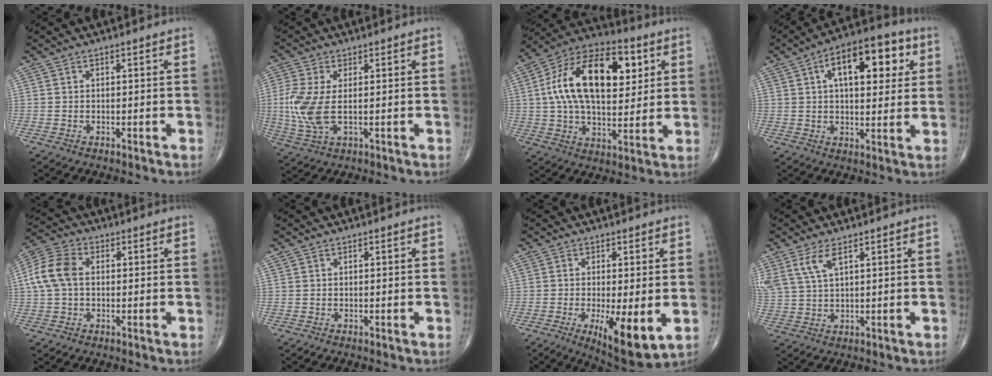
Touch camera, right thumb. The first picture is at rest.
{"total": 8.7, "force": [-0.4, 4.1, 7.7], "torque": [-0.200, -0.008, -0.006]}
{"total": 23.2, "force": [5.4, 12.9, 18.6], "torque": [-0.292, 0.007, 0.083]}
{"total": 15.9, "force": [5.1, 7.6, 12.9], "torque": [-0.156, 0.012, 0.069]}
{"total": 8.5, "force": [0.6, 5.8, 6.2], "torque": [-0.135, 0.023, 0.006]}
{"total": 0.0}
{"total": 10.3, "force": [-2.5, 3.0, 9.5], "torque": [-0.150, -0.026, -0.033]}
{"total": 5.0, "force": [2.8, 1.5, 3.9], "torque": [-0.095, -0.007, 0.064]}